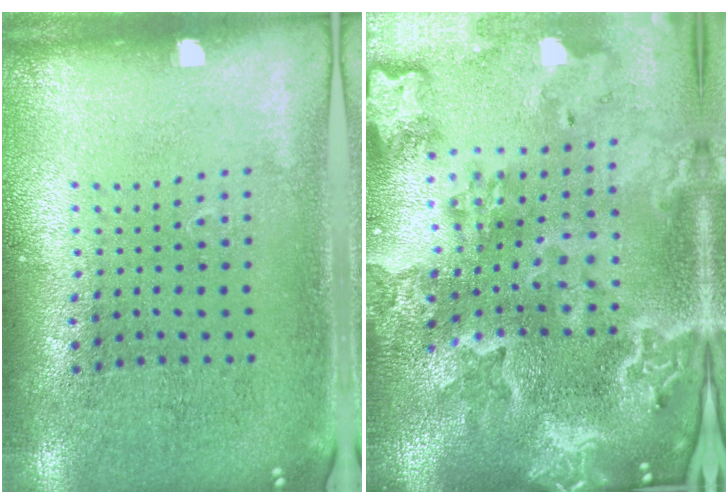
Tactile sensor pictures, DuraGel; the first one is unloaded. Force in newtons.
{"total": 4.4, "press": 3.6, "slide": 2.6}